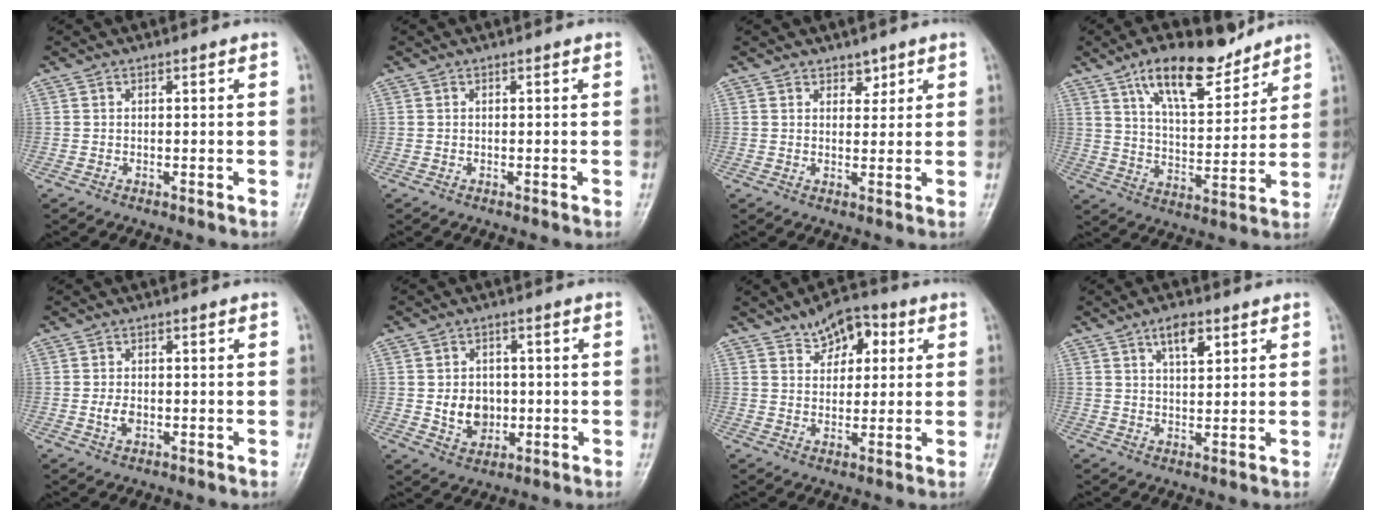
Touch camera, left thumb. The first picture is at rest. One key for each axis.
{"total": 0.0}
{"total": 2.4, "fx": 1.7, "fy": 1.6, "fz": 0.7, "tx": 0.012, "ty": -0.009, "tz": 0.022}
{"total": 14.2, "fx": 9.7, "fy": 5.6, "fz": 8.7, "tx": -0.120, "ty": -0.051, "tz": 0.171}
{"total": 2.4, "fx": -0.6, "fy": 1.5, "fz": 1.7, "tx": -0.029, "ty": 0.001, "tz": -0.010}
{"total": 6.6, "fx": -0.5, "fy": 5.4, "fz": 3.7, "tx": -0.029, "ty": 0.002, "tz": -0.001}
{"total": 8.0, "fx": 3.8, "fy": 4.9, "fz": 5.0, "tx": -0.037, "ty": -0.006, "tz": 0.051}
{"total": 5.2, "fx": 2.8, "fy": 2.2, "fz": 3.7, "tx": -0.054, "ty": -0.012, "tz": 0.046}